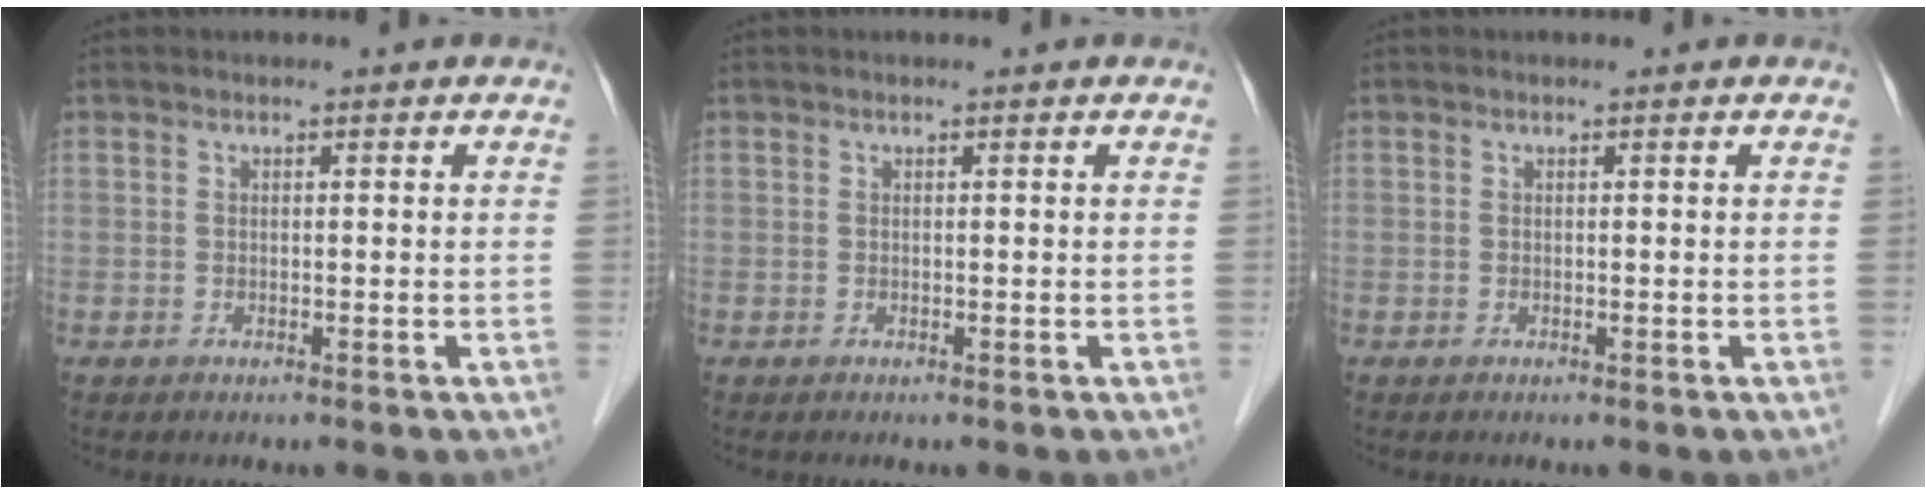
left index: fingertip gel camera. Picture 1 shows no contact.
{"total": 0.0}
{"total": 0.0}